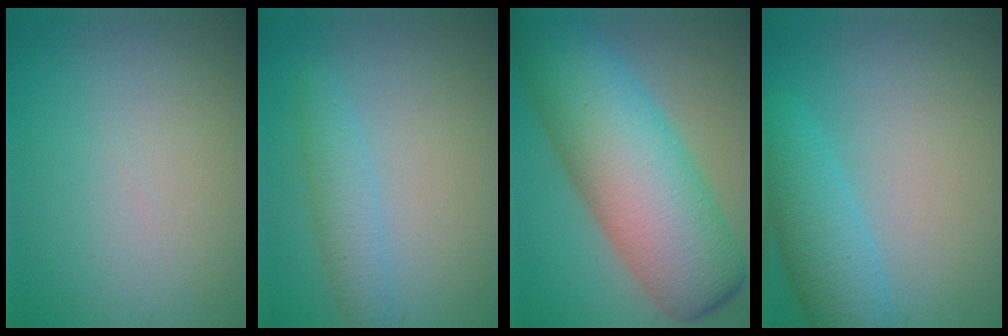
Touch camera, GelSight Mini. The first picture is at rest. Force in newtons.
{"total": 2.4, "press": 2.4, "slide": 0.1}
{"total": 12.4, "press": 12.4, "slide": 0.2}
{"total": 5.1, "press": 5.1, "slide": 0.2}